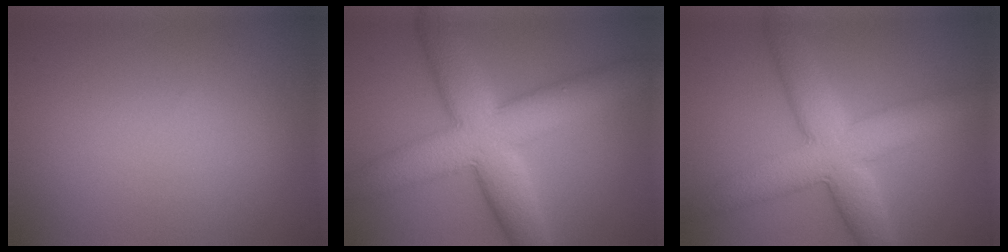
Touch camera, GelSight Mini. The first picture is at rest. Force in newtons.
{"total": 9.7, "press": 9.7, "slide": 0.3}
{"total": 8.3, "press": 8.3, "slide": 0.4}